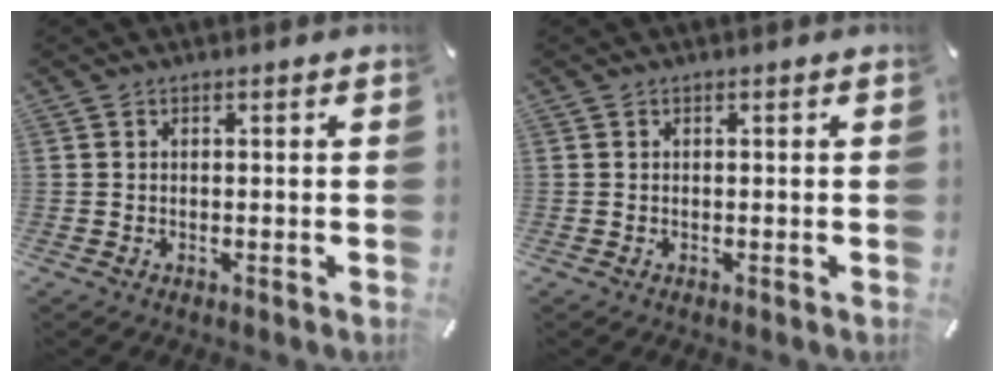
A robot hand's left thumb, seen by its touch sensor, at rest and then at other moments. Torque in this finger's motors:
{"motor_torque": [-0.05, -0.04, -0.01, 0.01, 0.00]}